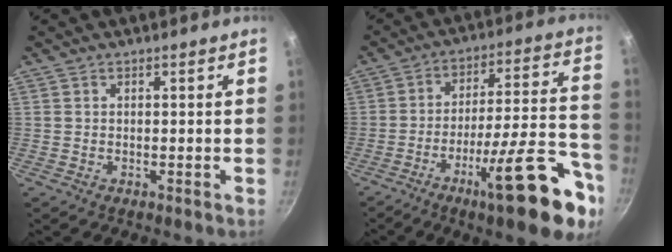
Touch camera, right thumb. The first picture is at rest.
{"total": 22.7, "force": [-11.4, 5.9, 18.8], "torque": [-0.224, 0.062, -0.173]}